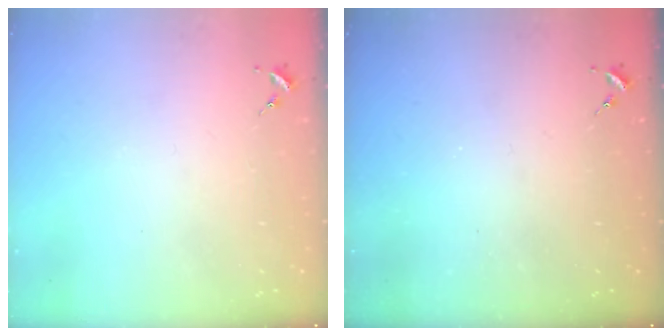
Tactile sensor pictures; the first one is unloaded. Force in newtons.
{"total": 0.0}